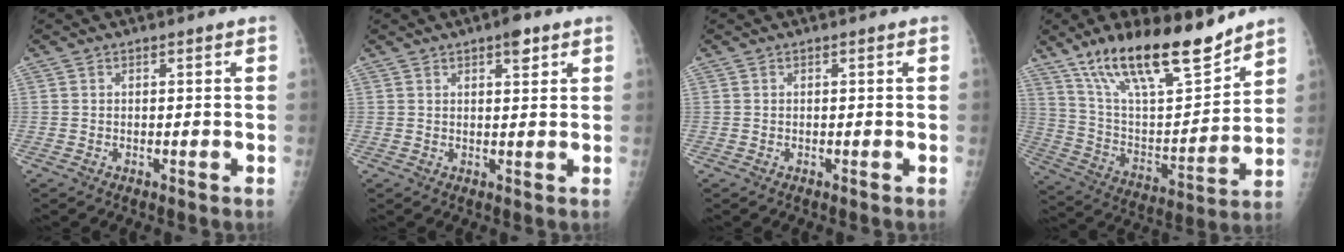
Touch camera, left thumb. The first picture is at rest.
{"total": 3.3, "force": [2.0, 1.2, 2.3], "torque": [-0.024, -0.008, 0.026]}
{"total": 0.0}
{"total": 22.0, "force": [16.2, 6.4, 13.5], "torque": [-0.198, -0.075, 0.289]}